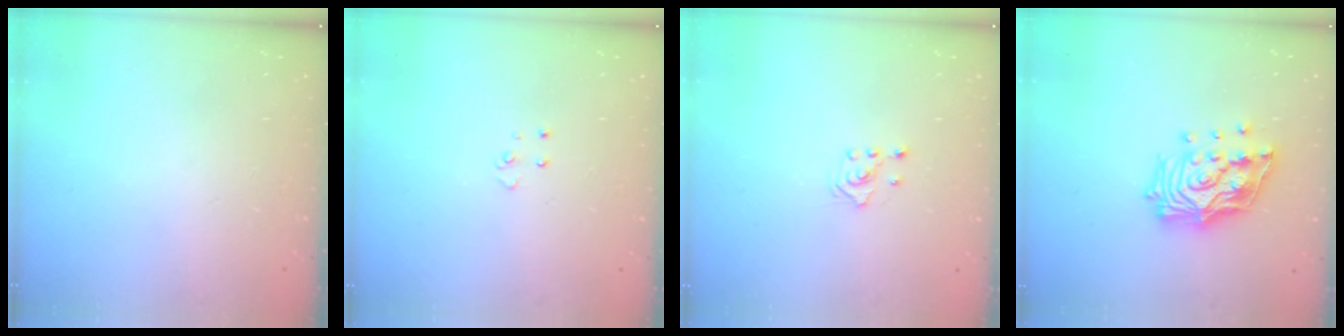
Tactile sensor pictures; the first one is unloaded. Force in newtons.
{"total": 3.9, "press": 3.9, "slide": 0.3}
{"total": 2.1, "press": 1.8, "slide": 0.9}
{"total": 17.7, "press": 17.6, "slide": 2.0}